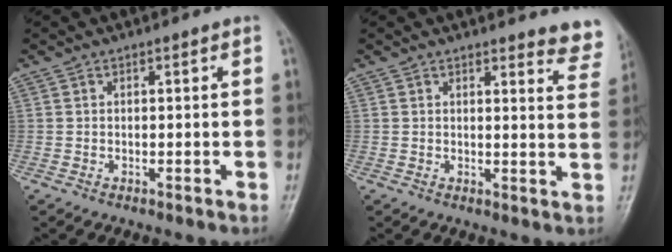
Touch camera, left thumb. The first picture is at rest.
{"total": 7.1, "force": [6.8, 1.6, 1.6], "torque": [0.019, -0.044, 0.050]}